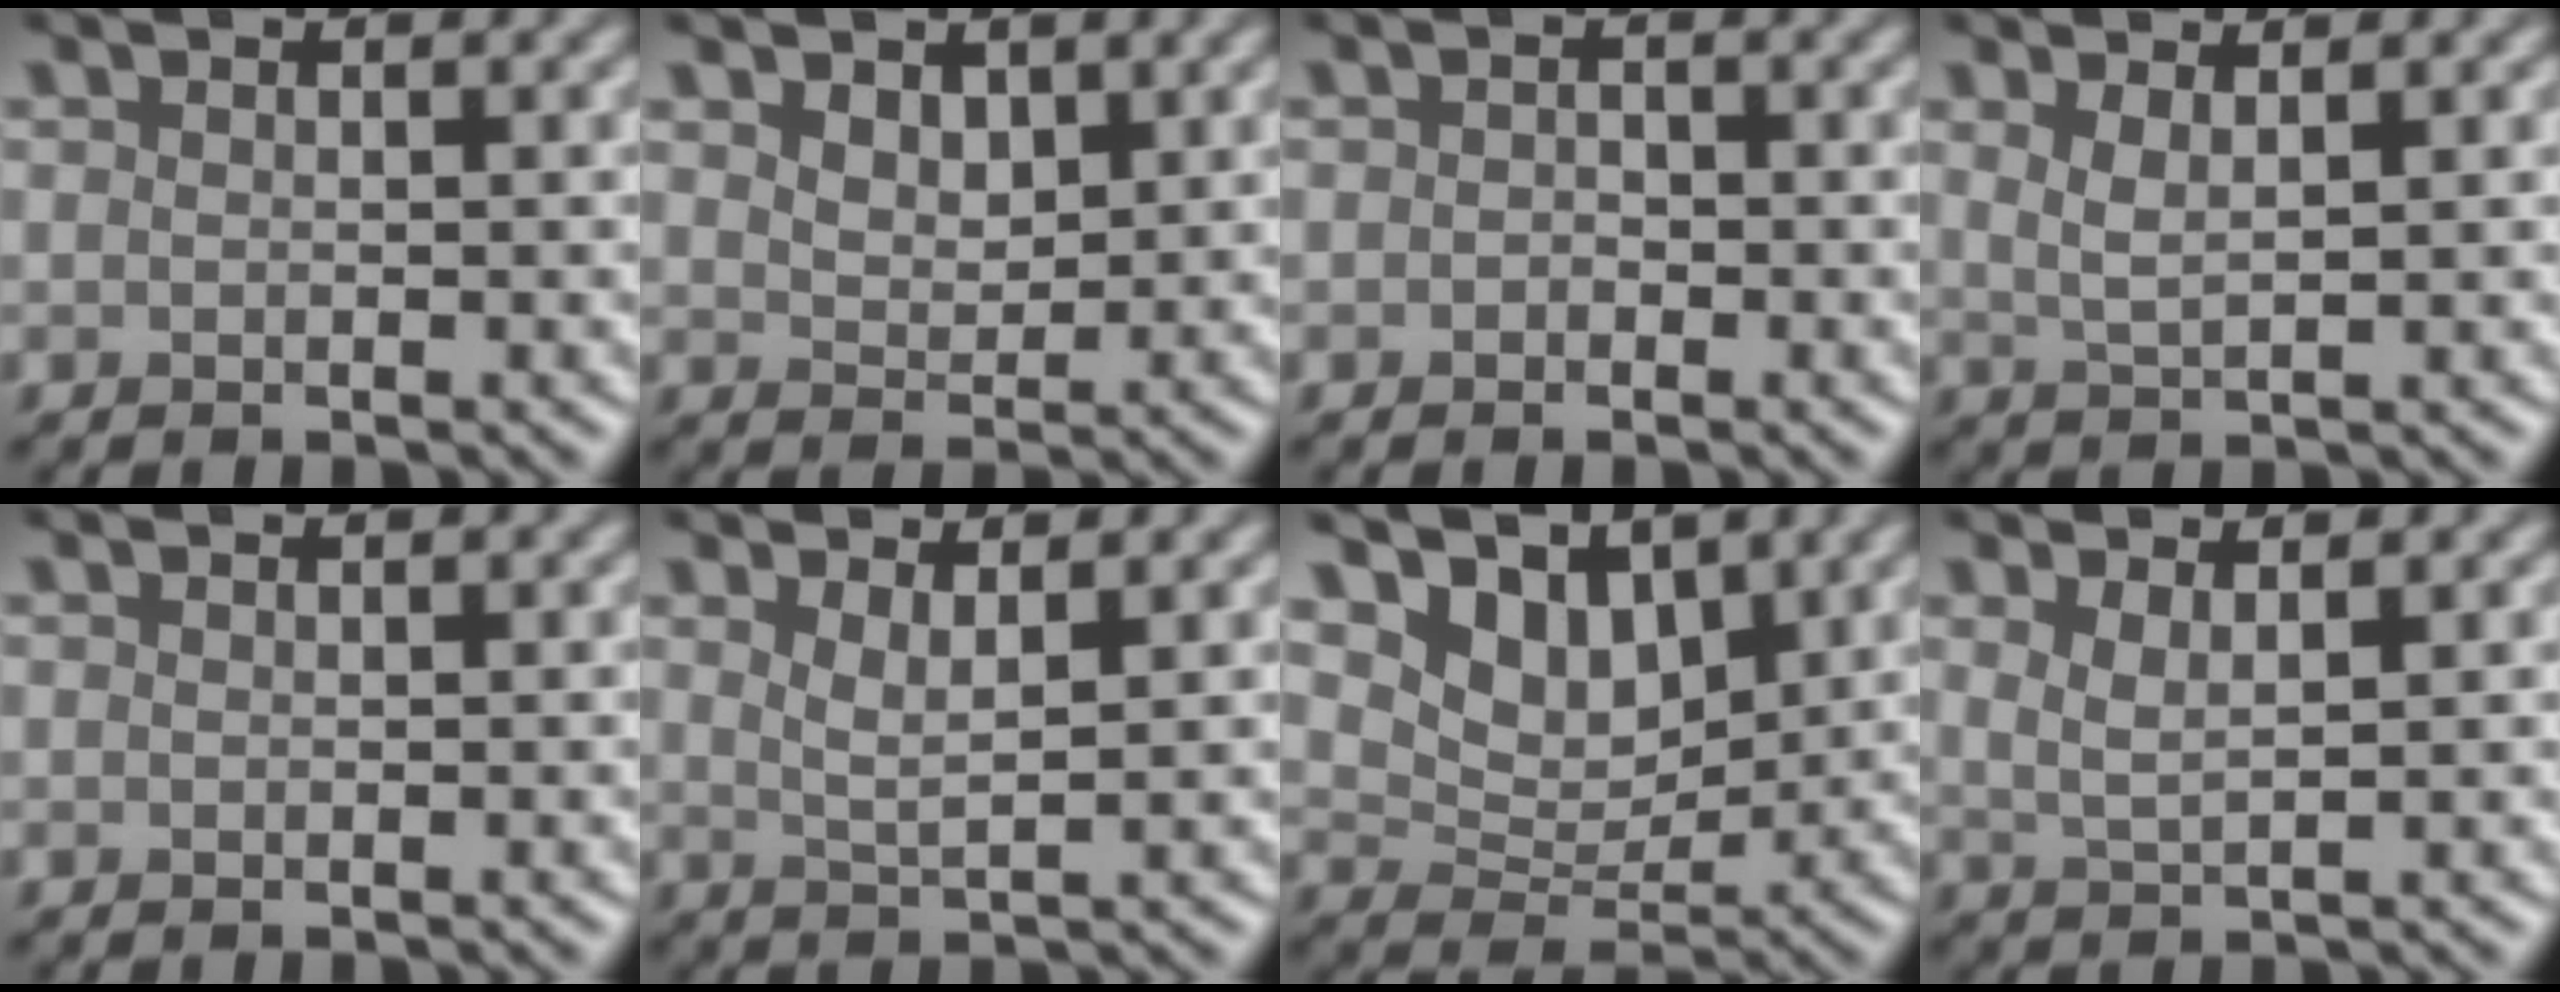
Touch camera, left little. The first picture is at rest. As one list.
[{"total": 2.3, "force": [1.4, 1.4, 1.2], "torque": [-0.027, -0.004, 0.029]}, {"total": 0.7, "force": [-0.3, 0.6, 0.3], "torque": [-0.004, -0.002, -0.007]}, {"total": 2.1, "force": [1.1, 0.6, 1.7], "torque": [-0.031, -0.003, 0.021]}, {"total": 0.0}, {"total": 2.3, "force": [1.4, 0.6, 1.8], "torque": [-0.027, -0.004, 0.024]}, {"total": 5.2, "force": [3.8, 2.8, 2.1], "torque": [-0.054, -0.022, 0.072]}, {"total": 2.2, "force": [1.2, 0.6, 1.7], "torque": [-0.030, -0.004, 0.022]}]